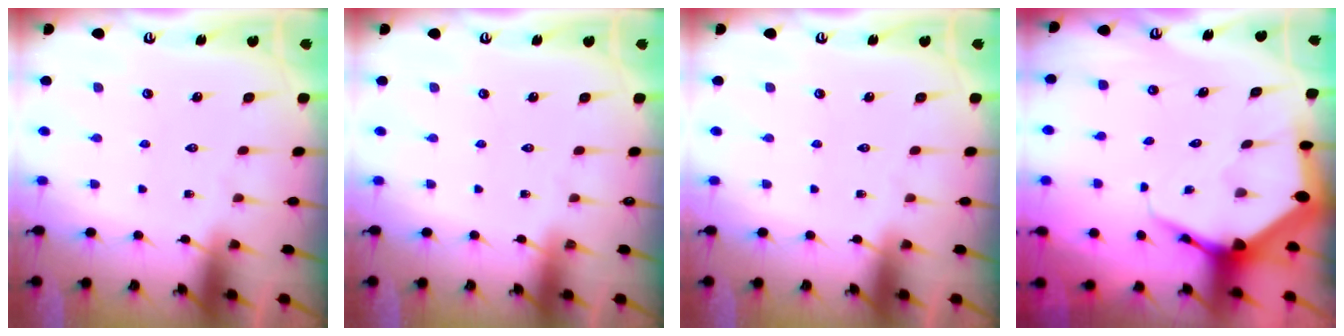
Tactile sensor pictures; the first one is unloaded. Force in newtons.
{"total": 0.0}
{"total": 0.0}
{"total": 5.9, "press": 5.9, "slide": 0.6}